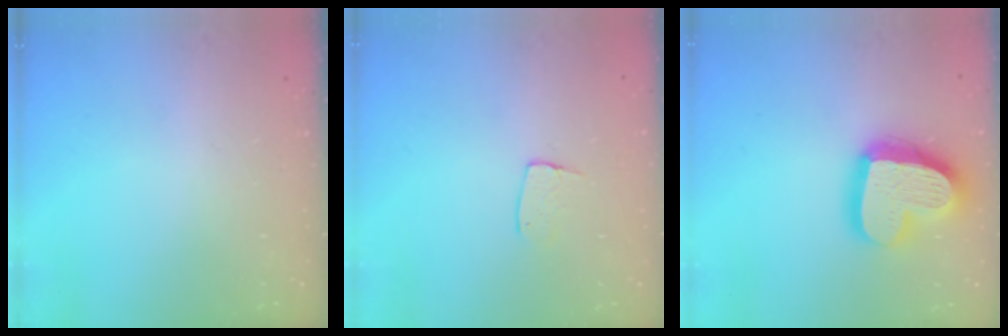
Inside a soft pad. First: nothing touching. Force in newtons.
{"total": 6.5, "press": 6.5, "slide": 0.4}
{"total": 21.6, "press": 21.5, "slide": 1.9}